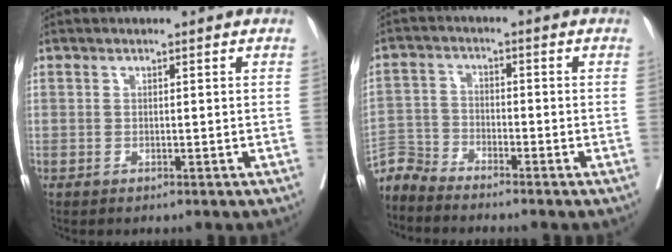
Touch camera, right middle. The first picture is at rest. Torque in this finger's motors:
{"motor_torque": [-0.08, -0.07, 0.12, 0.01]}